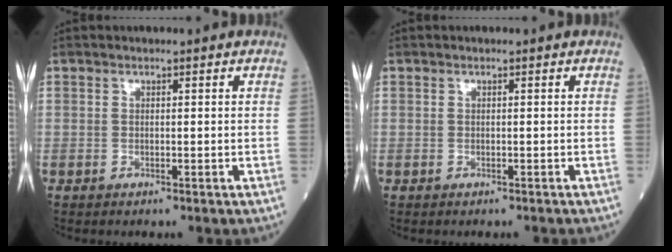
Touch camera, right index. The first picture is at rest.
{"total": 0.5, "force": [-0.5, 0.1, 0.2], "torque": [-0.002, 0.000, -0.008]}